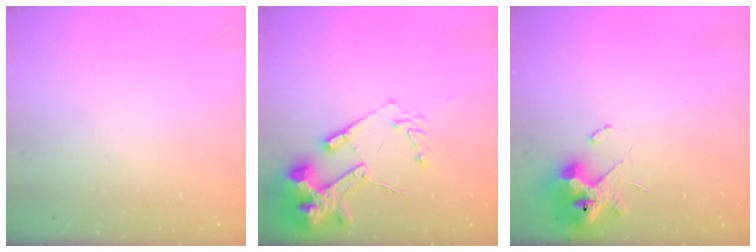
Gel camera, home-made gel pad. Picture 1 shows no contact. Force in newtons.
{"total": 17.2, "press": 17.0, "slide": 2.3}
{"total": 10.6, "press": 10.5, "slide": 0.9}